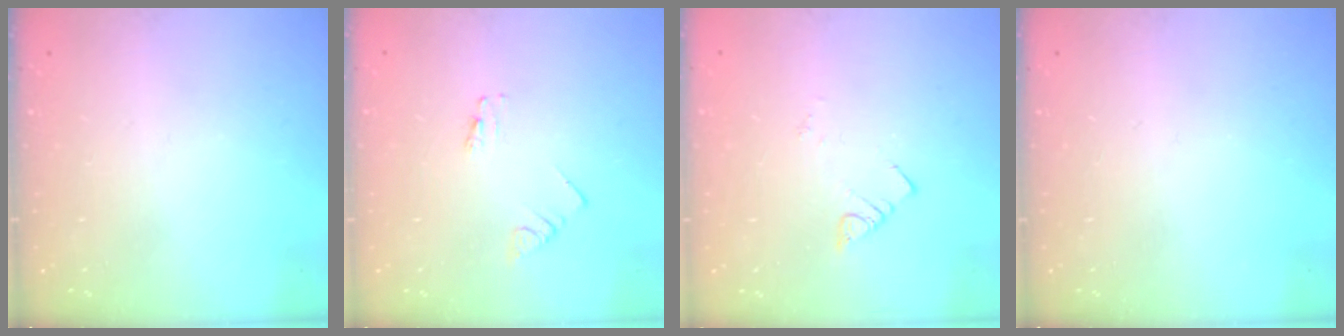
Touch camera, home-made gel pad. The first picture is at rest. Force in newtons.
{"total": 0.7, "press": 0.7, "slide": 0.1}
{"total": 1.9, "press": 1.9, "slide": 0.1}
{"total": 0.0}